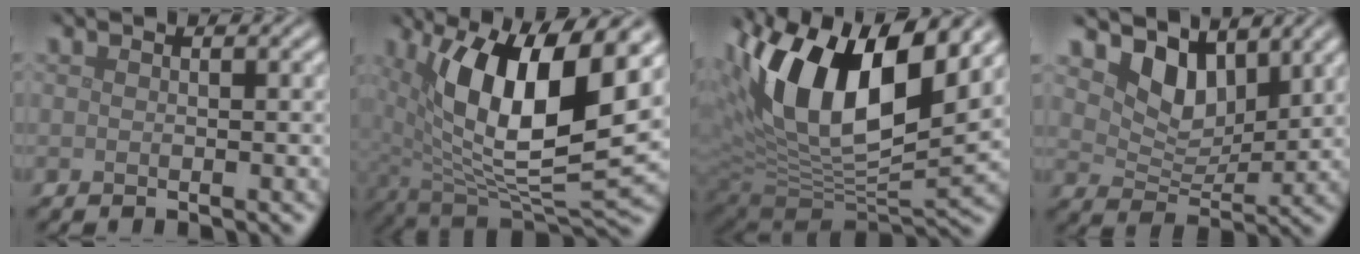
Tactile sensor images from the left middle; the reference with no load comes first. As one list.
[{"total": 14.0, "force": [5.1, 5.2, 12.0], "torque": [-0.197, -0.003, 0.087]}, {"total": 14.5, "force": [5.7, 7.0, 11.4], "torque": [-0.203, 0.012, 0.098]}, {"total": 4.8, "force": [3.5, 2.5, 2.2], "torque": [-0.048, -0.011, 0.054]}]